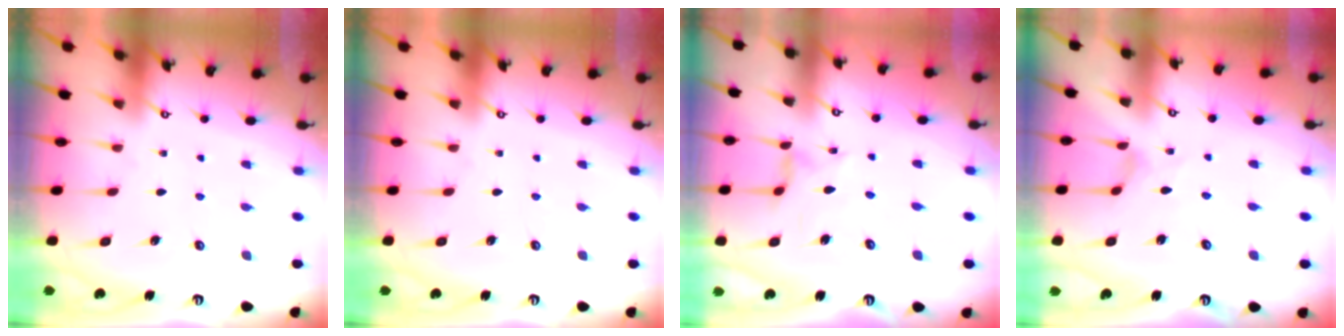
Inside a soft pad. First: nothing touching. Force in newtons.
{"total": 0.0}
{"total": 2.8, "press": 2.8, "slide": 0.3}
{"total": 0.7, "press": 0.6, "slide": 0.2}